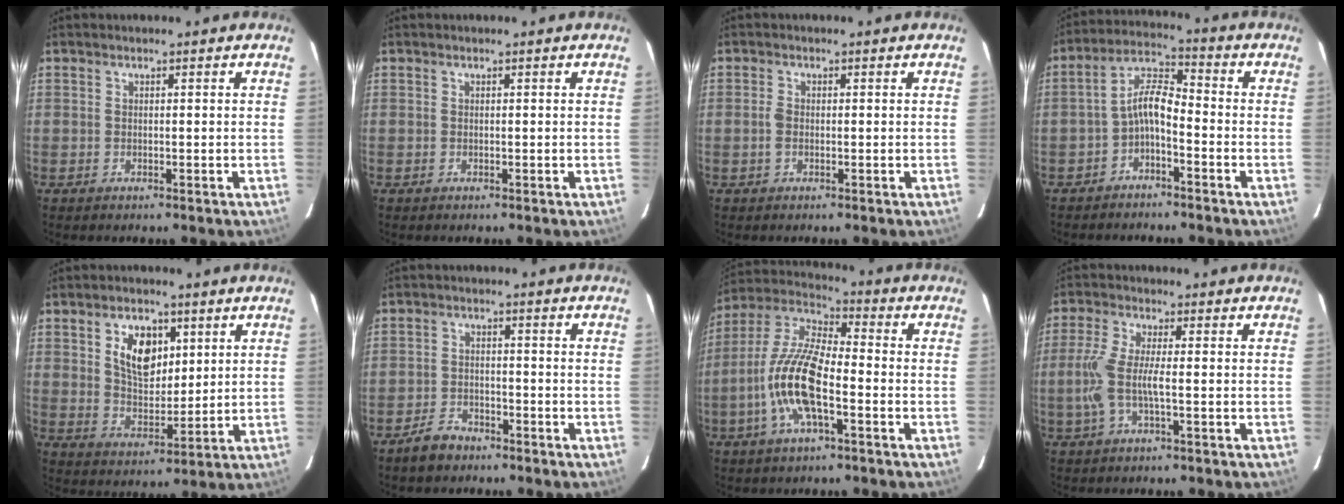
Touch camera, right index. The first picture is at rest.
{"total": 0.0}
{"total": 1.5, "force": [-0.3, 0.9, 1.2], "torque": [-0.028, 0.002, -0.008]}
{"total": 5.3, "force": [-3.0, 1.6, 4.1], "torque": [-0.094, 0.018, -0.058]}
{"total": 9.5, "force": [3.6, 5.9, 6.6], "torque": [-0.114, 0.007, 0.072]}
{"total": 4.9, "force": [-3.8, 2.7, 1.5], "torque": [-0.046, 0.010, -0.063]}
{"total": 14.4, "force": [-4.5, 4.6, 12.9], "torque": [-0.268, 0.000, -0.094]}
{"total": 6.9, "force": [-1.4, 1.0, 6.7], "torque": [-0.151, -0.002, -0.027]}